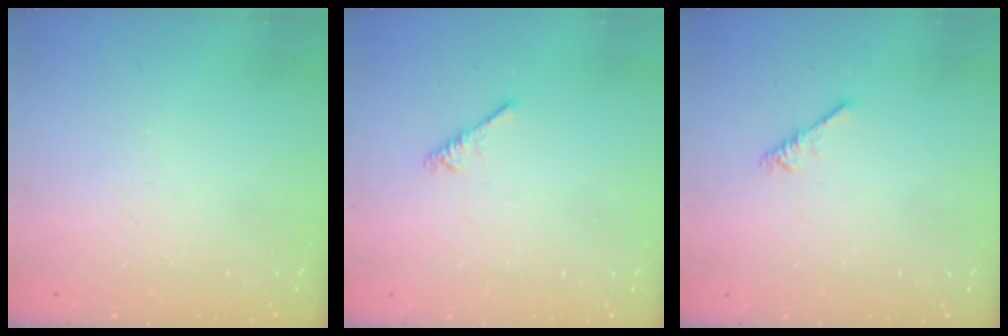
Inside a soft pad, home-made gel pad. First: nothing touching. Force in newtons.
{"total": 2.2, "press": 2.1, "slide": 0.5}
{"total": 2.2, "press": 2.1, "slide": 0.5}